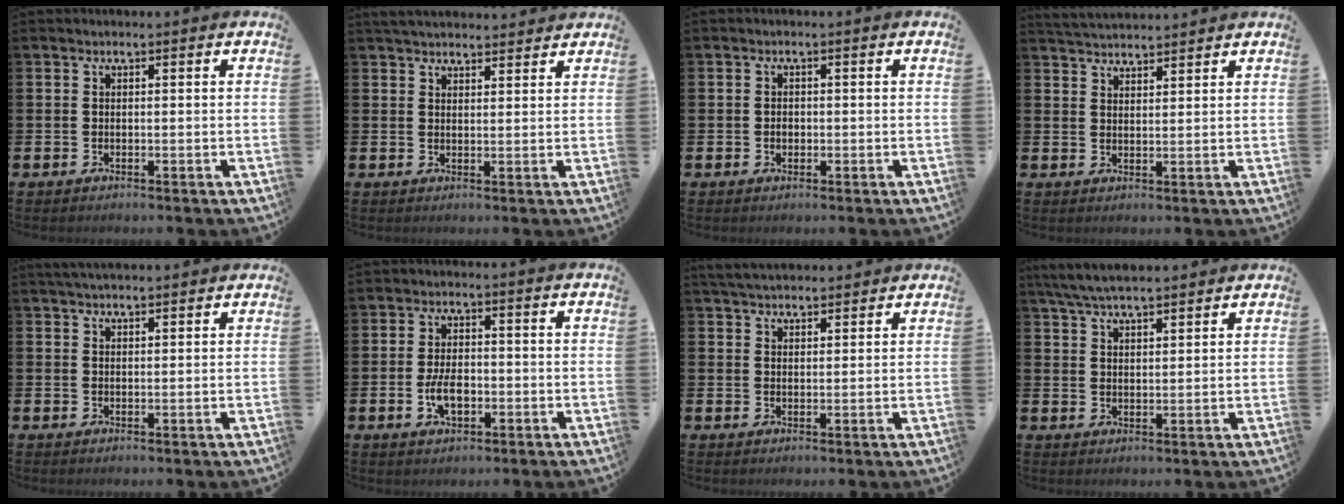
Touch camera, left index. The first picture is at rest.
{"total": 3.4, "force": [3.2, 0.8, 0.5], "torque": [-0.004, -0.015, 0.058]}
{"total": 1.1, "force": [-0.2, 0.9, 0.6], "torque": [0.003, 0.000, -0.007]}
{"total": 3.5, "force": [3.5, 0.3, 0.1], "torque": [-0.005, -0.016, 0.063]}
{"total": 2.4, "force": [2.3, 0.3, 0.6], "torque": [-0.011, -0.005, 0.040]}
{"total": 4.6, "force": [-1.1, 2.5, 3.7], "torque": [-0.056, -0.003, -0.023]}
{"total": 3.9, "force": [3.7, 0.8, 0.7], "torque": [-0.019, -0.012, 0.069]}
{"total": 5.5, "force": [5.2, 0.8, 1.7], "torque": [-0.051, -0.014, 0.097]}